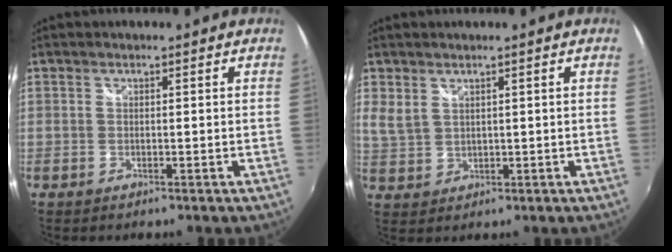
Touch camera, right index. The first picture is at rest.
{"total": 3.1, "force": [2.1, 1.7, 1.6], "torque": [-0.031, 0.002, 0.048]}